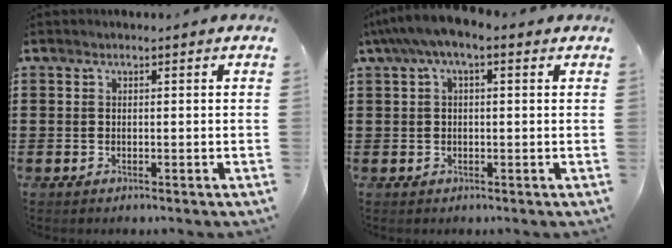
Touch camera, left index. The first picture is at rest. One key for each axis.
{"total": 3.5, "fx": 0.5, "fy": 1.3, "fz": 3.2, "tx": -0.067, "ty": 0.008, "tz": 0.002}